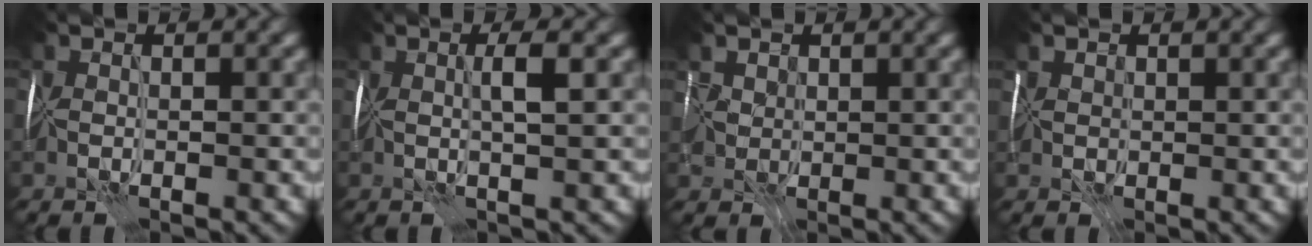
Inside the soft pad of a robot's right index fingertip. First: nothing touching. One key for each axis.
{"total": 1.7, "fx": 0.8, "fy": -0.5, "fz": 1.5, "tx": -0.026, "ty": 0.006, "tz": 0.011}
{"total": 2.2, "fx": 1.1, "fy": 1.7, "fz": 1.0, "tx": -0.019, "ty": 0.004, "tz": 0.017}
{"total": 1.5, "fx": 0.9, "fy": 1.1, "fz": 0.3, "tx": -0.004, "ty": 0.005, "tz": 0.014}